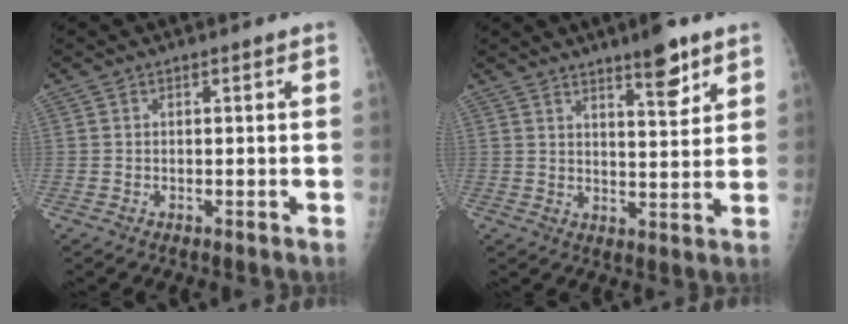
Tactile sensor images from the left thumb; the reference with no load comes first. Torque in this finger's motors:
{"motor_torque": [0.11, 0.22, -0.04, -0.17, 0.02]}